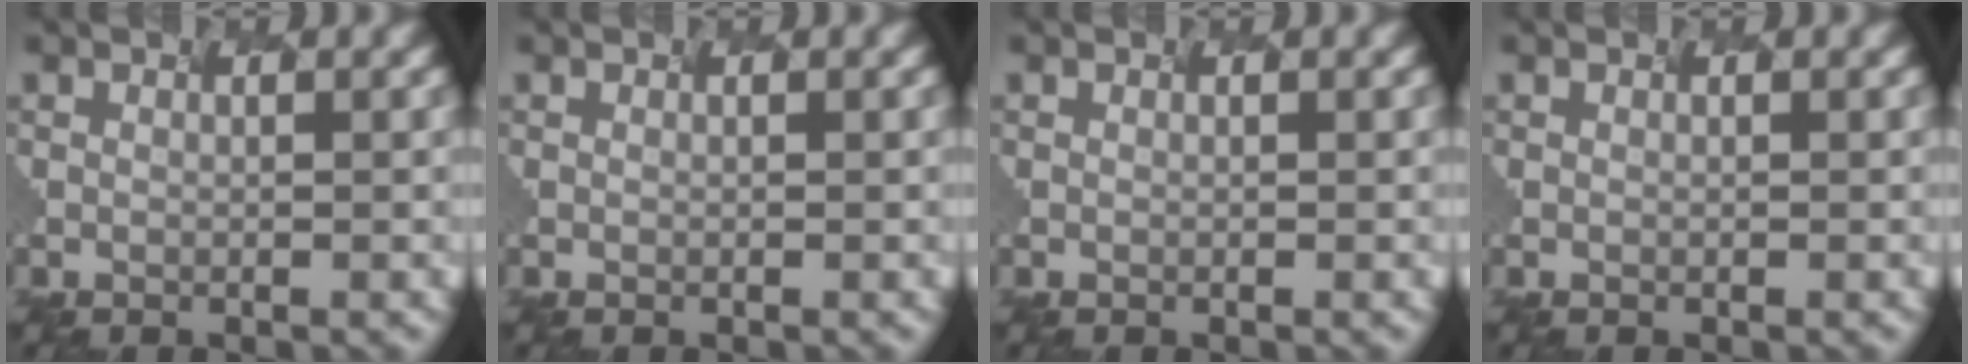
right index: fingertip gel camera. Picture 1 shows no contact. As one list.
[{"total": 0.0}, {"total": 0.0}, {"total": 0.0}]